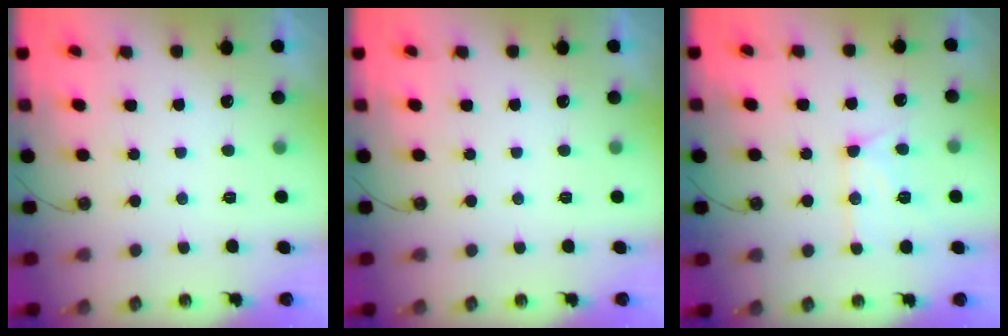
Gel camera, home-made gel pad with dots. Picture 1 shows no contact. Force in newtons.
{"total": 0.0}
{"total": 13.0, "press": 13.0, "slide": 1.1}